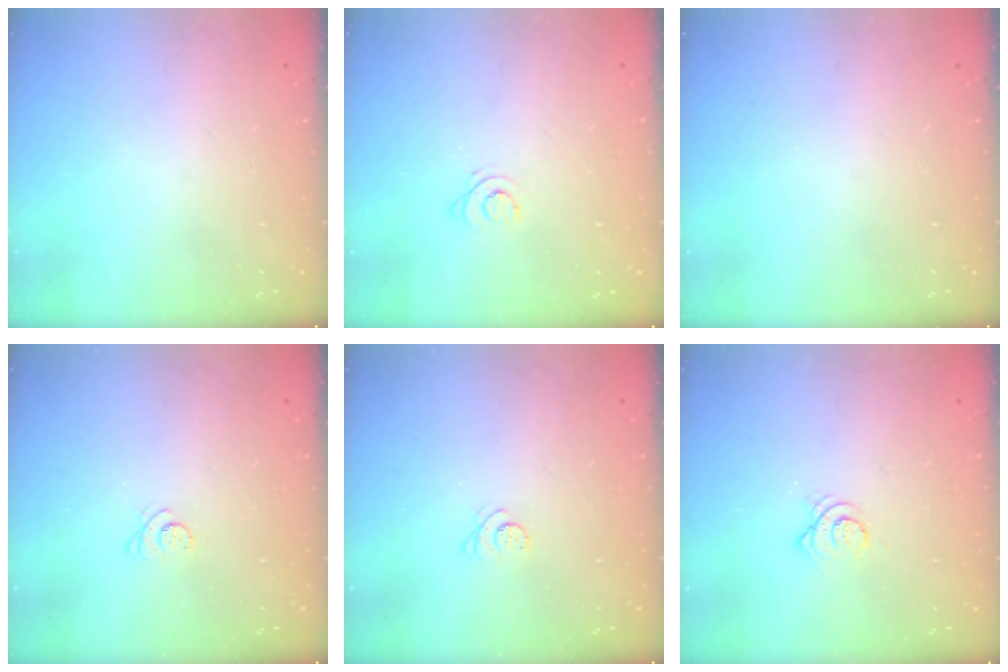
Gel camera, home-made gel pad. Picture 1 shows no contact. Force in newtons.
{"total": 3.7, "press": 3.7, "slide": 0.5}
{"total": 0.0}
{"total": 2.6, "press": 2.6, "slide": 0.3}
{"total": 2.6, "press": 2.6, "slide": 0.3}
{"total": 3.6, "press": 3.6, "slide": 0.1}